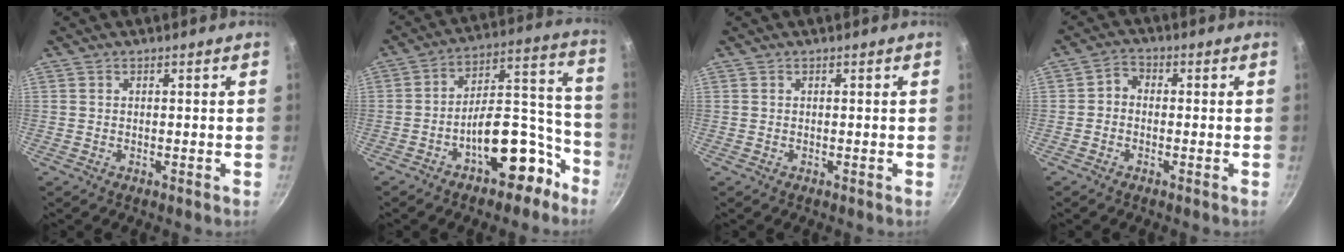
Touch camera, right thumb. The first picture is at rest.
{"total": 15.3, "force": [-8.4, 7.4, 10.4], "torque": [-0.089, 0.109, -0.121]}
{"total": 0.0}
{"total": 2.7, "force": [-0.7, 2.2, 1.5], "torque": [-0.021, 0.017, -0.023]}